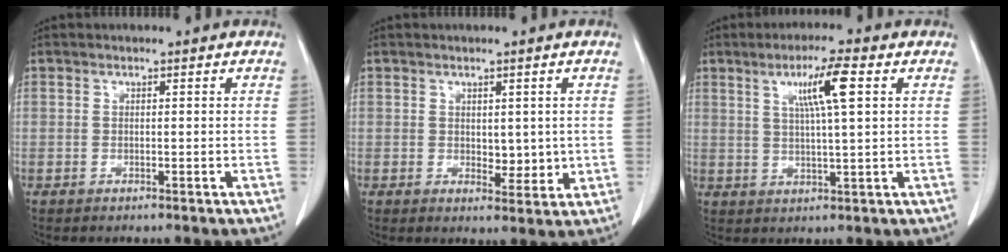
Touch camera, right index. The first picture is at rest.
{"total": 3.4, "force": [0.3, 2.0, 2.8], "torque": [-0.033, -0.007, 0.012]}
{"total": 7.1, "force": [2.6, -0.1, 6.6], "torque": [-0.118, 0.004, 0.046]}